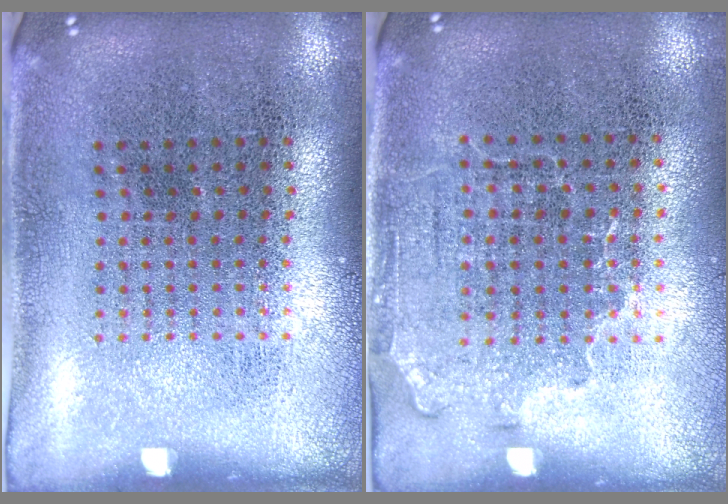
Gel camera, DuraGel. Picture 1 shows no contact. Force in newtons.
{"total": 1.4, "press": 1.1, "slide": 0.8}